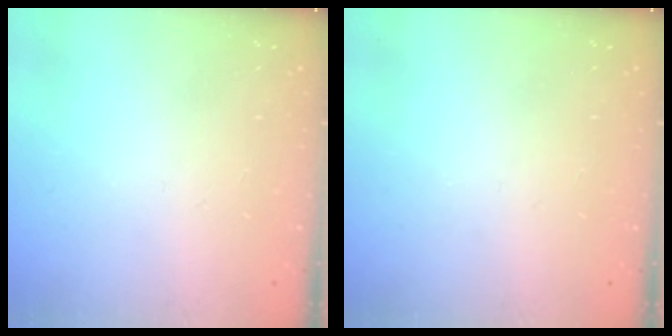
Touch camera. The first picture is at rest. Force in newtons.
{"total": 0.0}